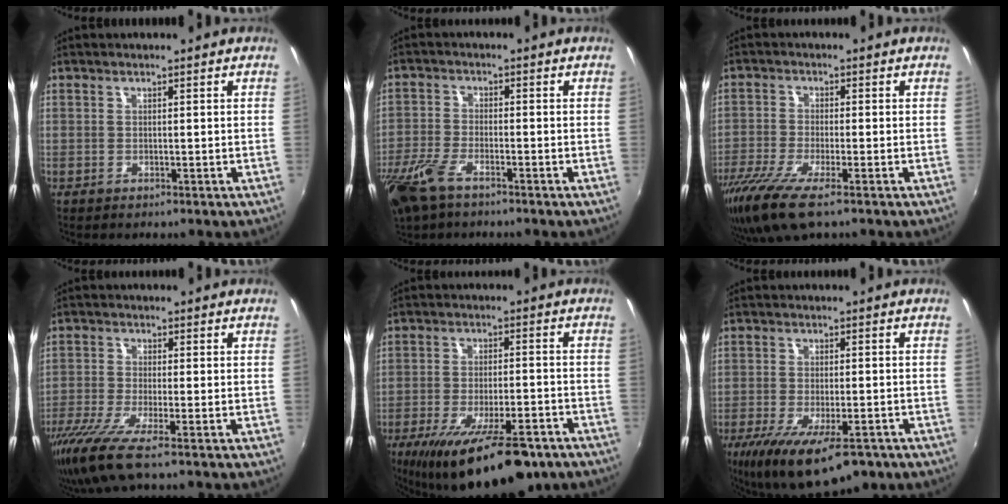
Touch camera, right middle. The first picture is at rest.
{"total": 9.6, "force": [-6.3, 3.7, 6.2], "torque": [-0.160, -0.023, -0.130]}
{"total": 9.9, "force": [-6.6, 2.0, 7.1], "torque": [-0.169, -0.035, -0.126]}
{"total": 9.1, "force": [-6.2, 0.7, 6.6], "torque": [-0.157, -0.038, -0.118]}
{"total": 19.6, "force": [-13.0, 6.2, 13.2], "torque": [-0.235, -0.044, -0.189]}
{"total": 15.7, "force": [-9.7, 5.6, 11.1], "torque": [-0.217, -0.053, -0.149]}